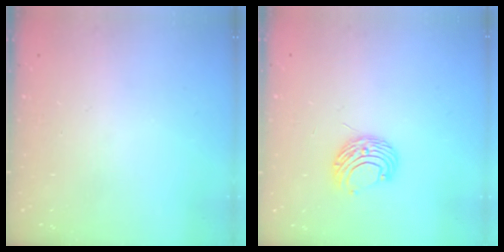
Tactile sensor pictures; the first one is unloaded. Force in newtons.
{"total": 8.0, "press": 7.9, "slide": 0.6}